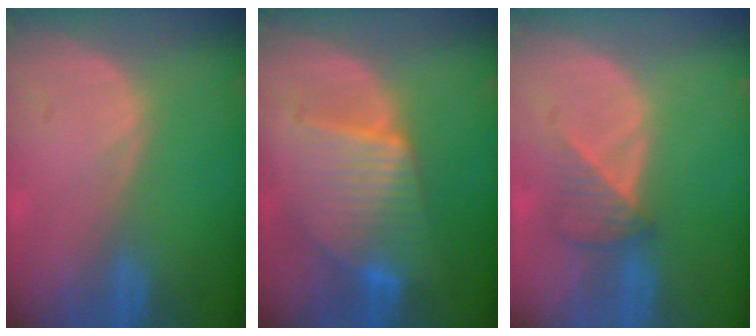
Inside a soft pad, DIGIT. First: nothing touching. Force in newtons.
{"total": 7.9, "press": 7.9, "slide": 0.3}
{"total": 3.4, "press": 3.3, "slide": 0.8}